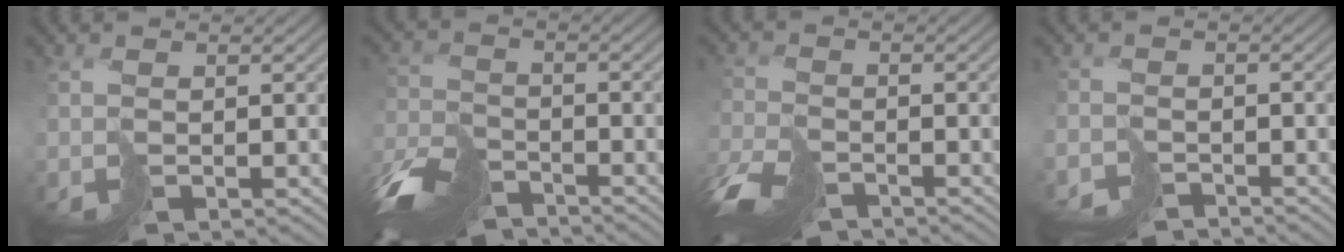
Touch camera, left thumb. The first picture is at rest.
{"total": 9.8, "force": [-8.2, 3.8, 3.9], "torque": [-0.093, -0.018, -0.168]}
{"total": 6.9, "force": [-5.6, 2.8, 2.9], "torque": [-0.072, -0.021, -0.116]}
{"total": 2.9, "force": [-2.8, 0.3, -0.5], "torque": [0.014, -0.005, -0.056]}